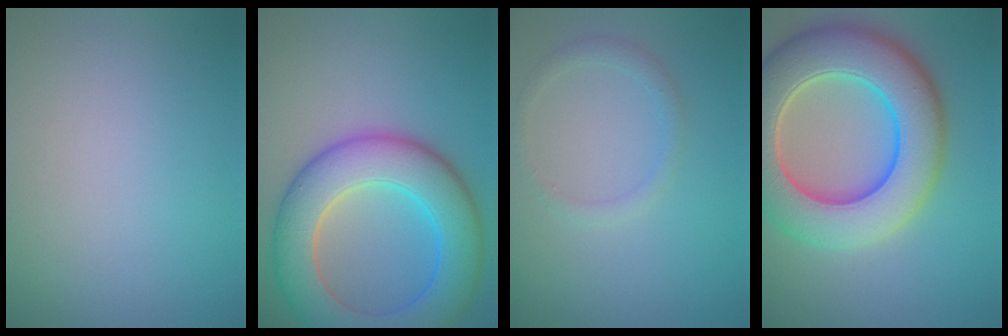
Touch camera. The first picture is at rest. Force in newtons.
{"total": 9.5, "press": 9.5, "slide": 0.2}
{"total": 1.4, "press": 1.4, "slide": 0.1}
{"total": 11.2, "press": 11.2, "slide": 0.6}